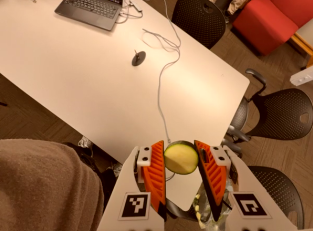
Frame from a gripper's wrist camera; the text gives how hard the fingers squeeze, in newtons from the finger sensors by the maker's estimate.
{"total": 9.6, "left": 9.7, "right": 9.6}